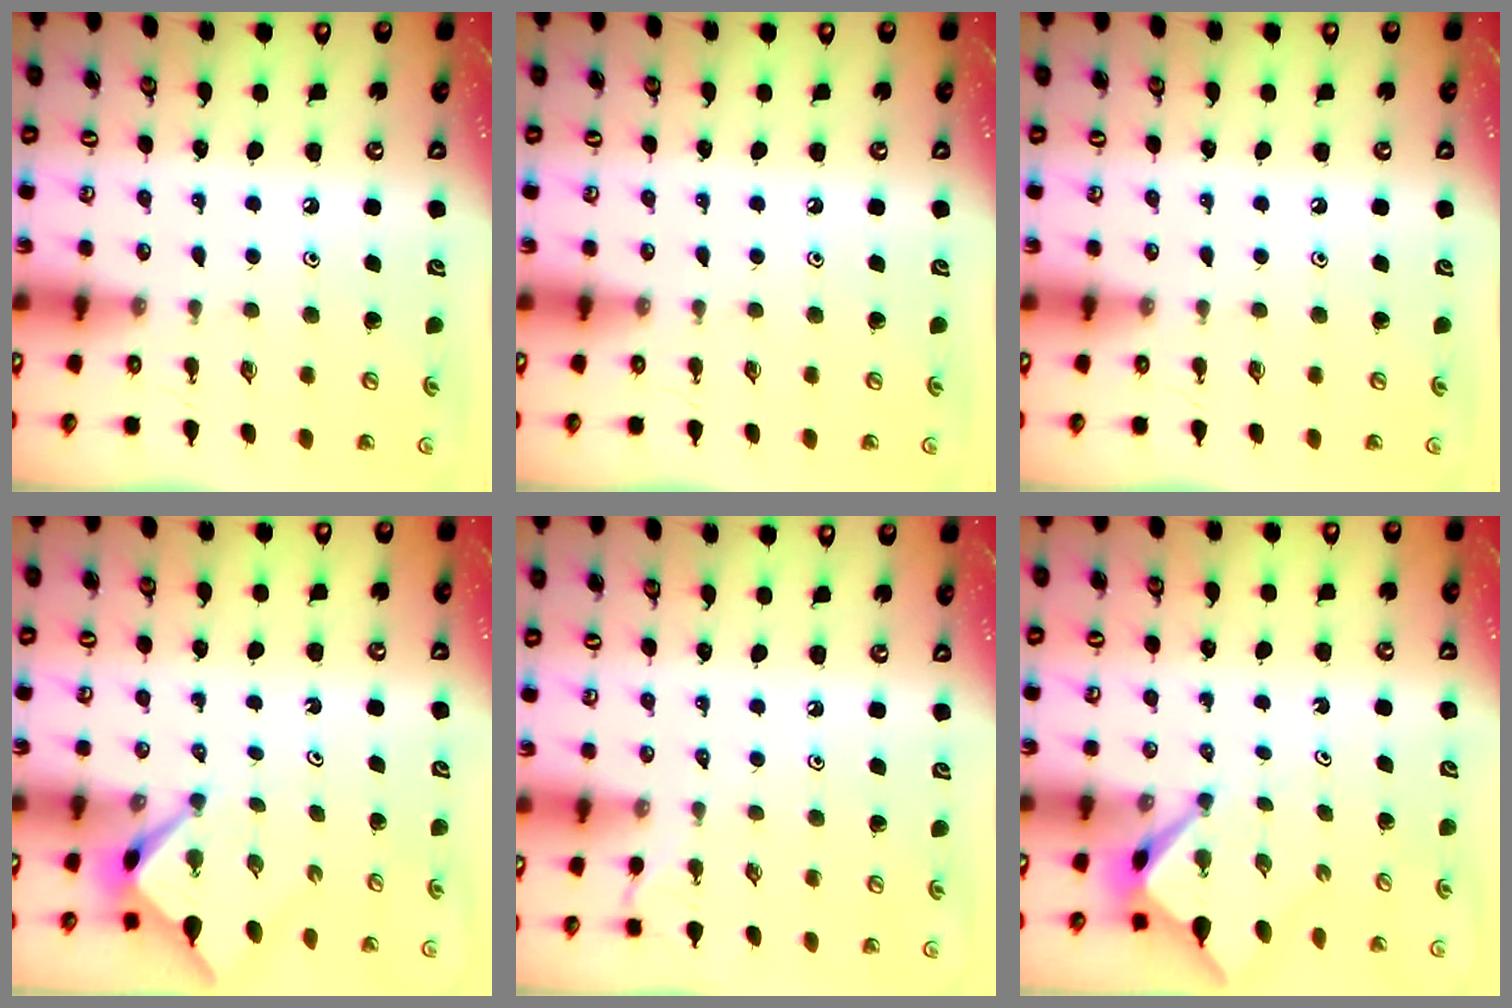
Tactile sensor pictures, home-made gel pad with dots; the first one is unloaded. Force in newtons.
{"total": 0.0}
{"total": 0.0}
{"total": 3.0, "press": 3.0, "slide": 0.3}
{"total": 1.8, "press": 1.8, "slide": 0.3}
{"total": 2.6, "press": 2.6, "slide": 0.3}